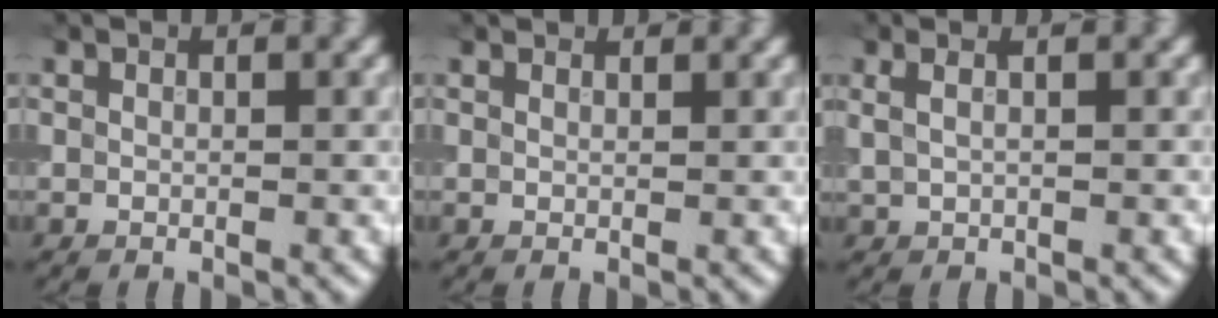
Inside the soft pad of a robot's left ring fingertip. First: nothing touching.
{"total": 1.2, "force": [1.1, 0.3, 0.2], "torque": [-0.013, 0.004, 0.017]}
{"total": 1.6, "force": [0.9, 0.4, 1.3], "torque": [-0.026, -0.001, 0.011]}